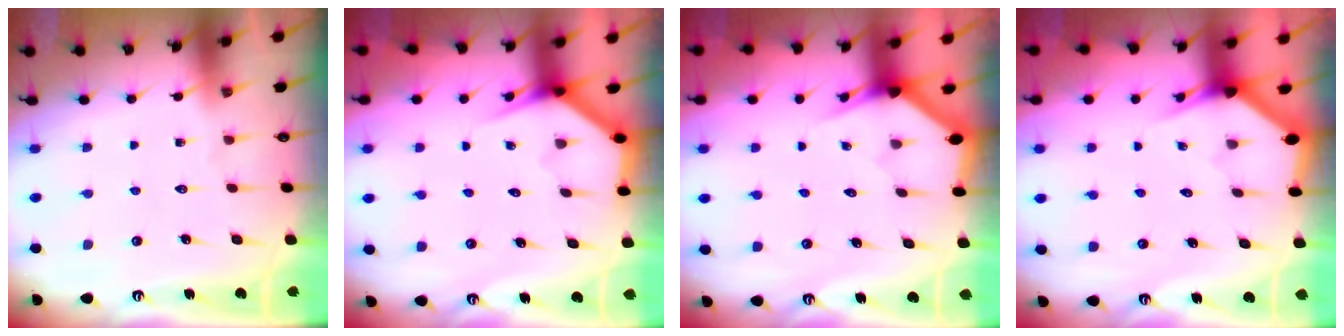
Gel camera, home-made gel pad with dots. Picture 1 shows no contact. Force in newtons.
{"total": 3.4, "press": 3.4, "slide": 0.2}
{"total": 3.0, "press": 3.0, "slide": 0.1}
{"total": 2.7, "press": 2.7, "slide": 0.1}